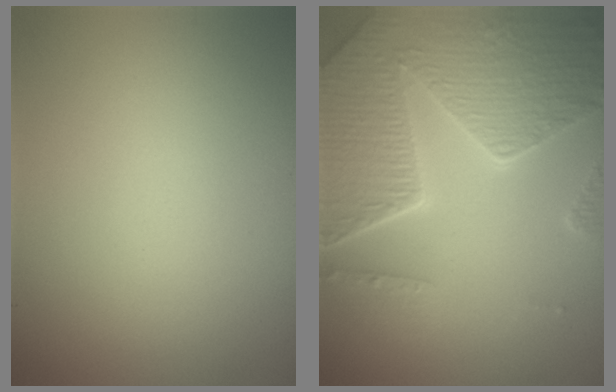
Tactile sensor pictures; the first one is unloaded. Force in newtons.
{"total": 8.4, "press": 6.2, "slide": 5.8}